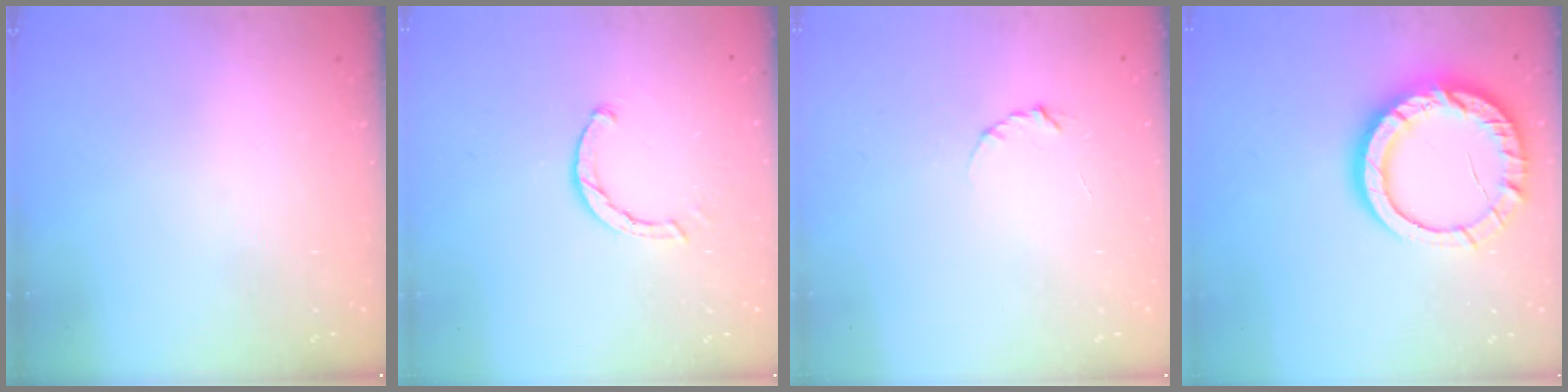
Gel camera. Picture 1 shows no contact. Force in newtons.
{"total": 2.4, "press": 2.4, "slide": 0.1}
{"total": 2.3, "press": 2.3, "slide": 0.4}
{"total": 15.1, "press": 15.0, "slide": 1.2}